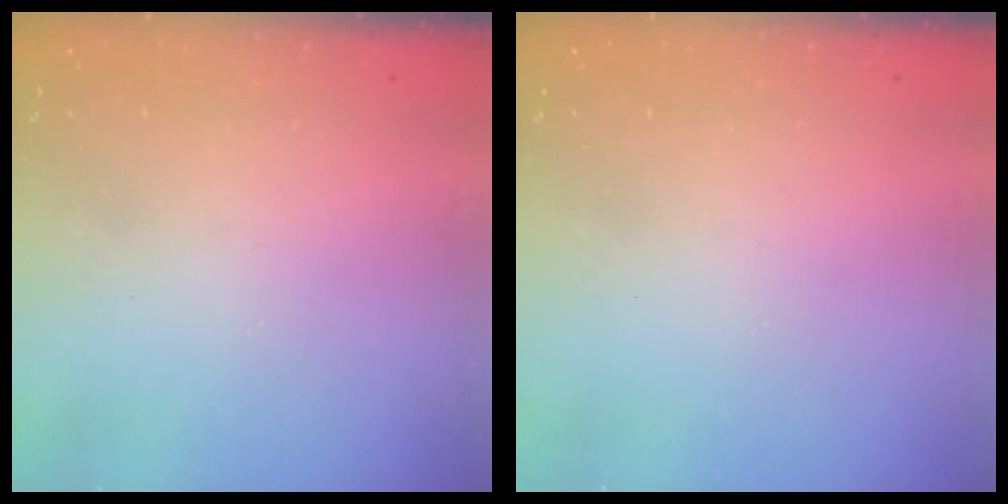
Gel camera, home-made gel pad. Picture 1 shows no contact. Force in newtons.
{"total": 0.0}